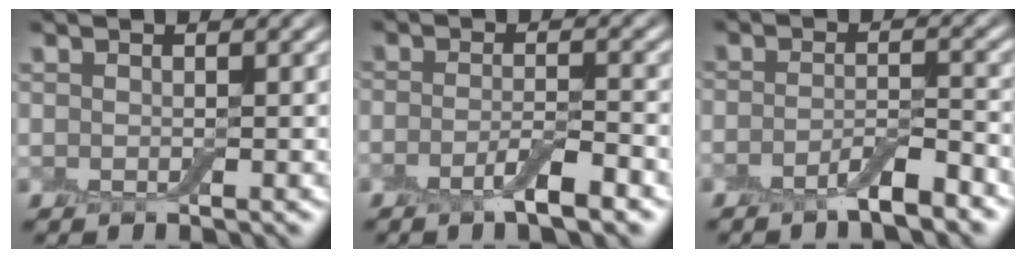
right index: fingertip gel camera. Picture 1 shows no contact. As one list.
[{"total": 3.4, "force": [-1.9, 0.7, 2.7], "torque": [-0.052, -0.001, -0.042]}, {"total": 3.5, "force": [-2.4, 0.7, 2.4], "torque": [-0.044, 0.003, -0.051]}]